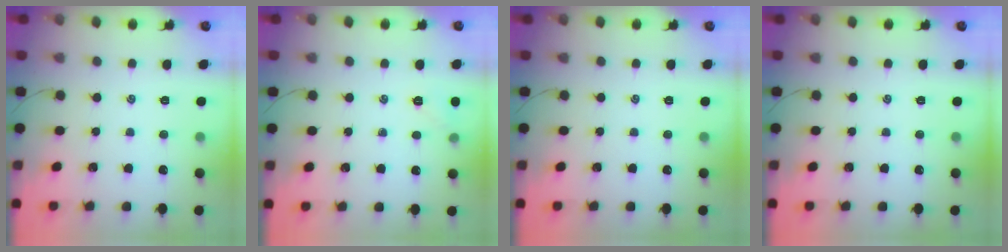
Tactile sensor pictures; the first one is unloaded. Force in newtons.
{"total": 4.6, "press": 4.5, "slide": 1.2}
{"total": 0.0}
{"total": 0.0}